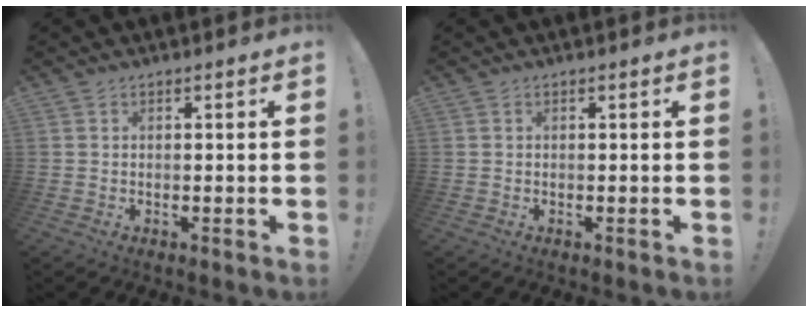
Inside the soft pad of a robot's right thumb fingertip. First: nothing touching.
{"total": 0.0}